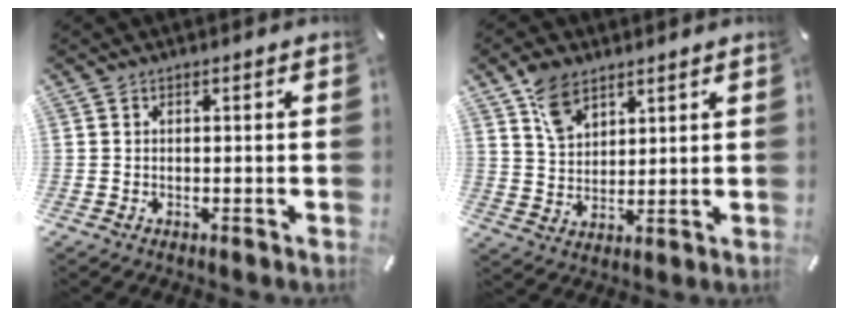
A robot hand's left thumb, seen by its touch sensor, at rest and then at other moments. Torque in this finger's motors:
{"motor_torque": [1.55, 0.98, 0.74, -1.12, 0.37]}